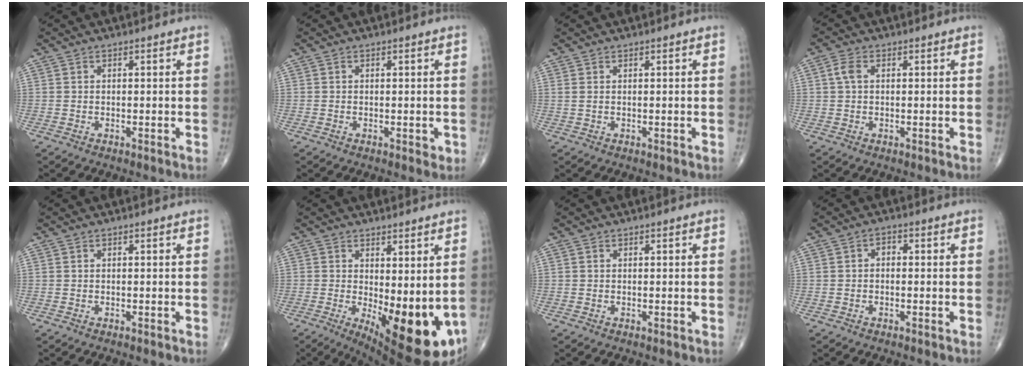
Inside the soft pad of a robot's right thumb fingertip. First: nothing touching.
{"total": 1.0, "force": [-0.1, 0.7, 0.7], "torque": [-0.005, -0.002, -0.003]}
{"total": 0.8, "force": [0.4, 0.1, 0.7], "torque": [-0.026, 0.007, 0.010]}
{"total": 2.5, "force": [0.5, 1.5, 1.9], "torque": [-0.047, 0.009, 0.009]}
{"total": 0.0}
{"total": 14.8, "force": [-1.6, 5.8, 13.5], "torque": [-0.186, -0.034, -0.003]}
{"total": 0.0}
{"total": 1.6, "force": [0.0, 1.1, 1.2], "torque": [-0.016, 0.008, -0.006]}